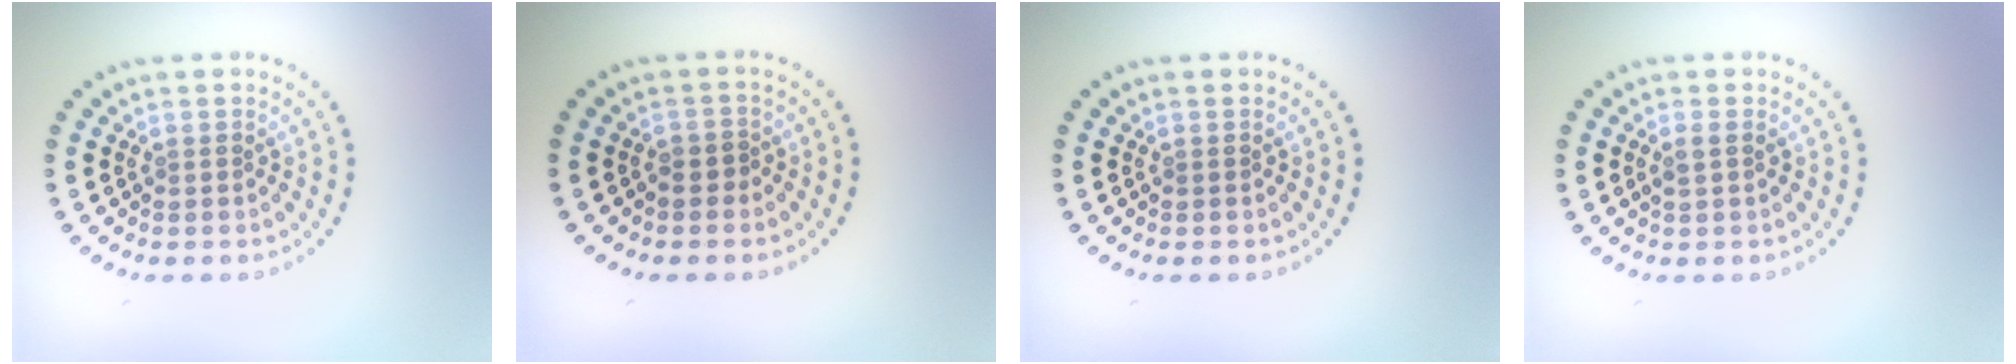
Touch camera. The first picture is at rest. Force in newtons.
{"total": 0.9, "press": 0.6, "slide": 0.7}
{"total": 0.0}
{"total": 1.1, "press": 0.9, "slide": 0.5}